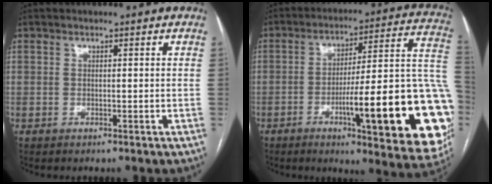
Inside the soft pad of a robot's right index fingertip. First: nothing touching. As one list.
[{"total": 27.3, "force": [-7.6, 3.5, 26.0], "torque": [-0.260, 0.005, -0.102]}]